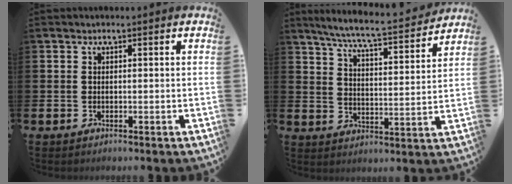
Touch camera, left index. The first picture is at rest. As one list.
[{"total": 7.0, "force": [6.5, 0.0, 2.7], "torque": [-0.077, -0.046, 0.108]}]